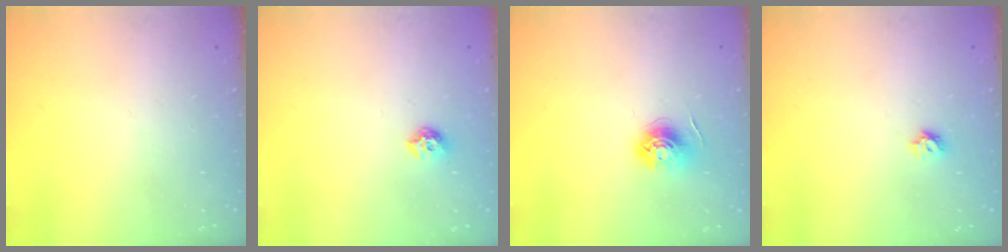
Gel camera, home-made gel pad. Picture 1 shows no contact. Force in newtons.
{"total": 6.9, "press": 6.8, "slide": 0.7}
{"total": 6.1, "press": 6.1, "slide": 0.5}
{"total": 4.8, "press": 4.8, "slide": 0.6}